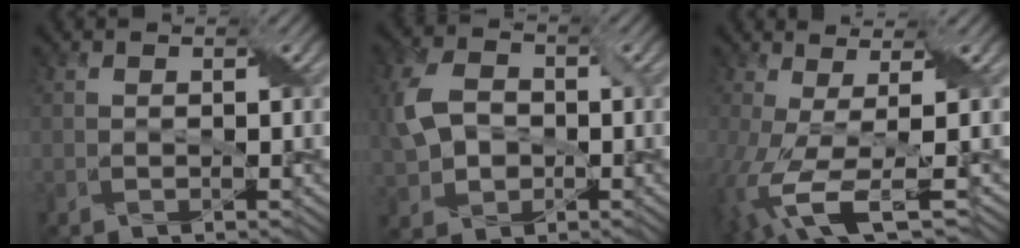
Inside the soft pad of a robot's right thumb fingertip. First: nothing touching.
{"total": 6.8, "force": [0.0, 5.2, 4.4], "torque": [-0.111, 0.001, -0.006]}
{"total": 8.8, "force": [-2.0, 2.7, 8.1], "torque": [-0.165, -0.019, -0.029]}